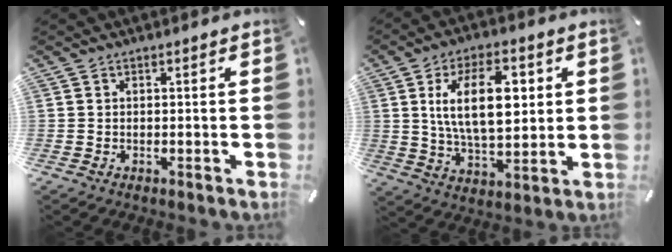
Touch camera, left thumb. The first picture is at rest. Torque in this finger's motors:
{"motor_torque": [1.68, 1.61, 1.45, -1.27, 0.58]}